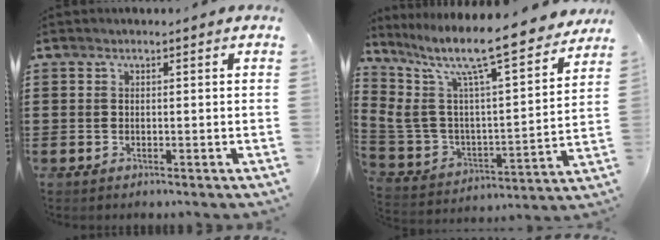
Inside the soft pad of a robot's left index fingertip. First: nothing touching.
{"total": 12.2, "force": [9.0, 2.7, 7.7], "torque": [-0.171, -0.064, 0.146]}